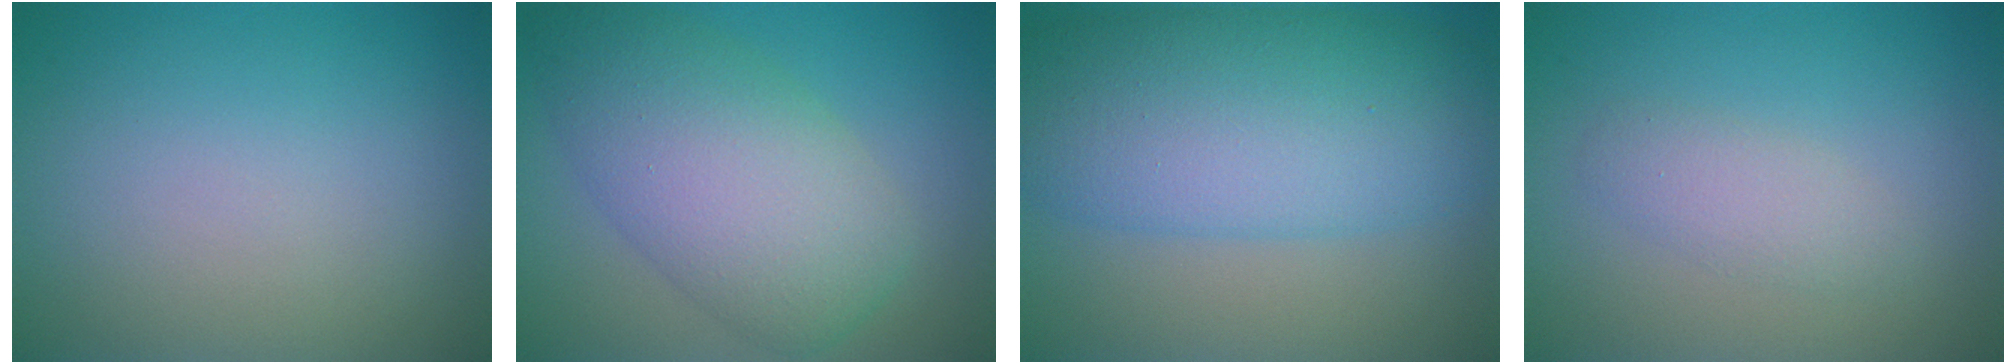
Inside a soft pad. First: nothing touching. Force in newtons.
{"total": 7.8, "press": 7.8, "slide": 0.5}
{"total": 10.2, "press": 10.2, "slide": 0.3}
{"total": 1.9, "press": 1.9, "slide": 0.0}